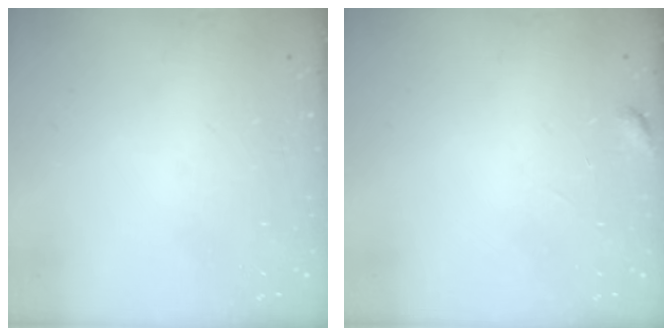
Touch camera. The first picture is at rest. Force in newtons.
{"total": 2.6, "press": 2.5, "slide": 0.3}